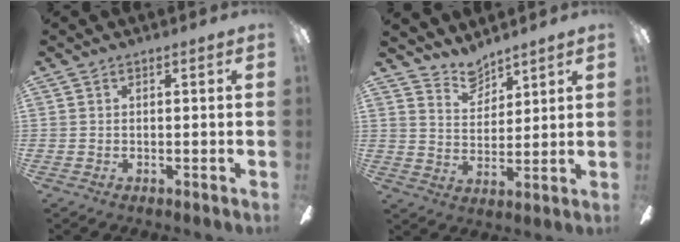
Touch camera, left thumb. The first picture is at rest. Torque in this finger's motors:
{"motor_torque": [0.01, -0.06, -0.01, -0.20, 0.03]}